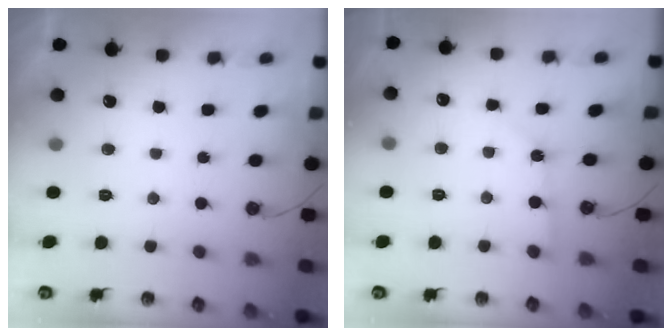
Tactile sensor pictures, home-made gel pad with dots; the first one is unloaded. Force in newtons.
{"total": 2.0, "press": 2.0, "slide": 0.2}